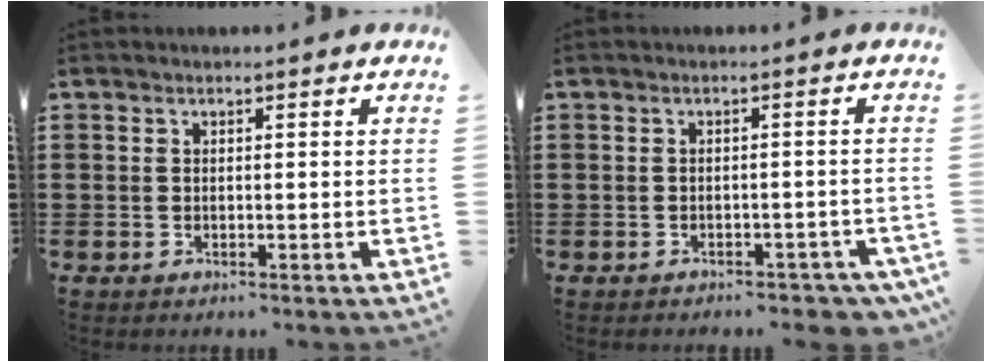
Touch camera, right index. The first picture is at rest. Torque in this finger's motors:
{"motor_torque": [0.29, -0.20, -0.08, -0.21]}